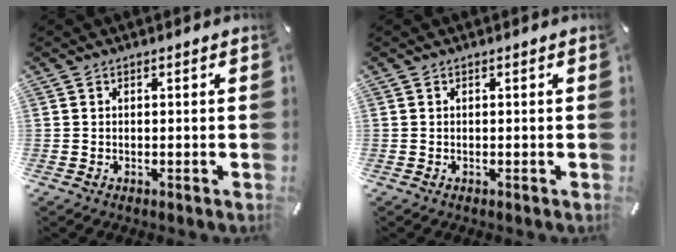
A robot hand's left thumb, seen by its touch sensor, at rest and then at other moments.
{"total": 0.0}